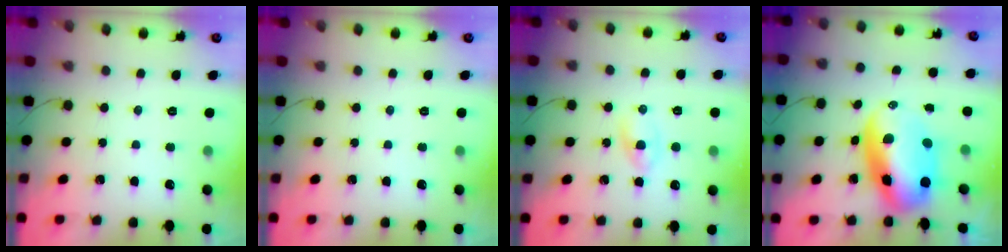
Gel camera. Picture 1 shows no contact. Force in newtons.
{"total": 0.0}
{"total": 1.9, "press": 1.7, "slide": 0.8}
{"total": 12.1, "press": 11.7, "slide": 3.0}